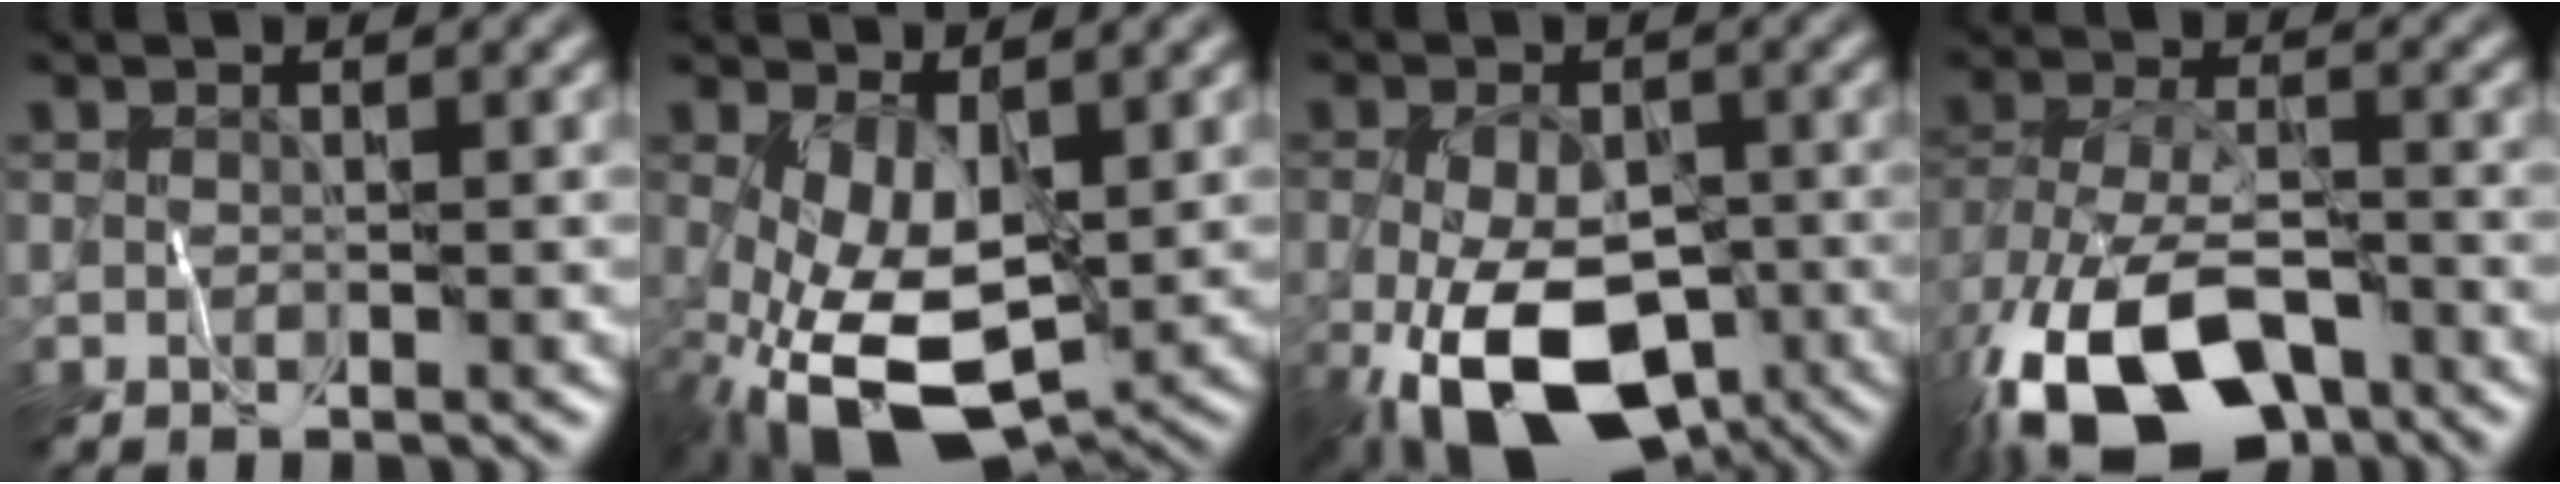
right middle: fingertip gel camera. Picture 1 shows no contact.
{"total": 7.7, "force": [-0.9, 4.1, 6.4], "torque": [-0.152, -0.026, -0.007]}
{"total": 13.8, "force": [-5.8, 7.8, 9.8], "torque": [-0.178, -0.046, -0.089]}
{"total": 13.7, "force": [-8.2, 6.8, 8.7], "torque": [-0.184, -0.030, -0.137]}